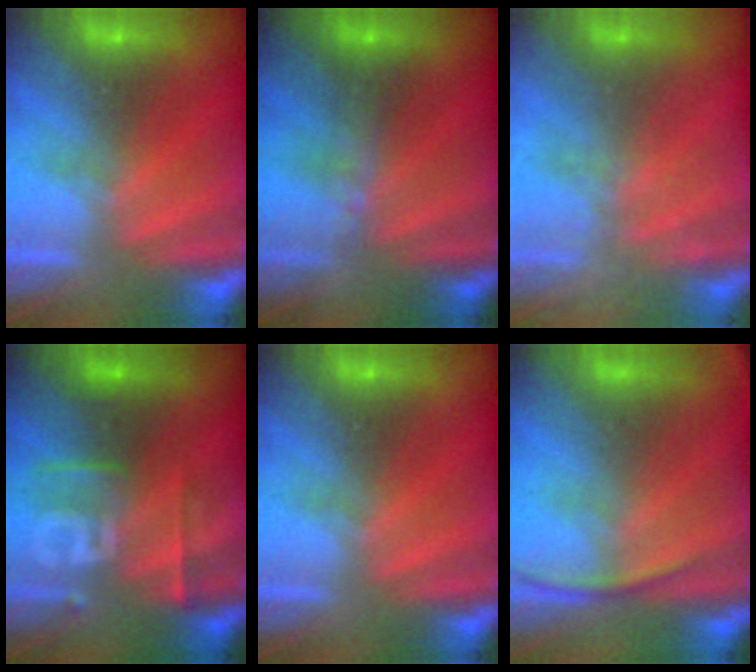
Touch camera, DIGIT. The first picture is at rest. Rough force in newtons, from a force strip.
{"total": 2.9}
{"total": 1.7}
{"total": 2.4}
{"total": 0.0}
{"total": 2.8}